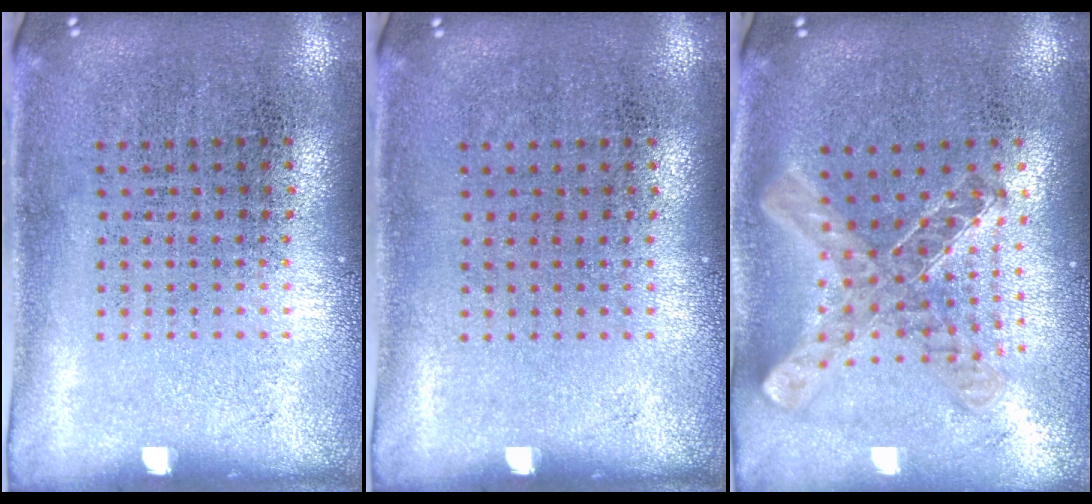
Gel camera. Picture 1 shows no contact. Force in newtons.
{"total": 0.0}
{"total": 1.1, "press": 1.0, "slide": 0.2}